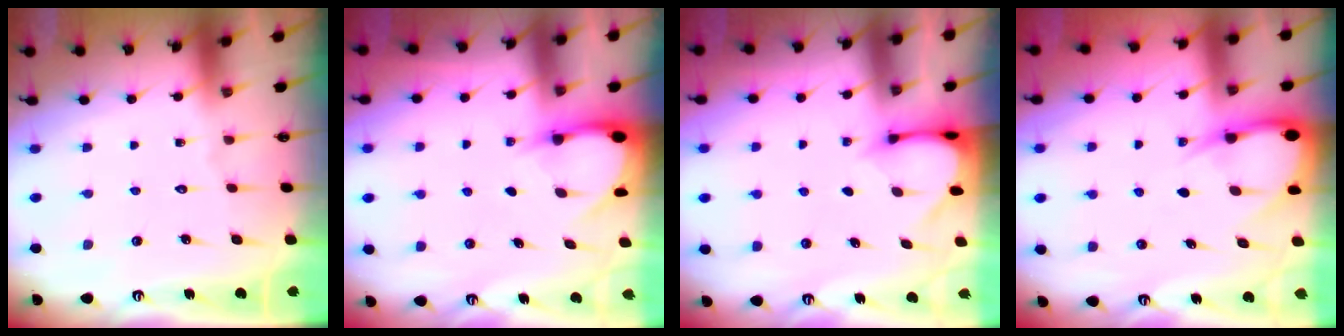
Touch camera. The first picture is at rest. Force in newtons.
{"total": 3.3, "press": 3.3, "slide": 0.4}
{"total": 3.3, "press": 3.3, "slide": 0.3}
{"total": 6.6, "press": 6.5, "slide": 0.6}